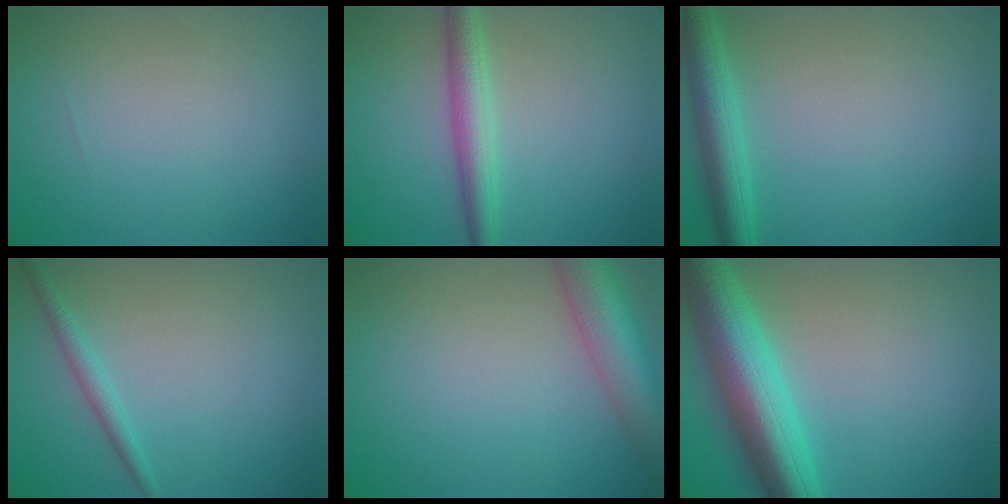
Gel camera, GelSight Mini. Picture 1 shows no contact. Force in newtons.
{"total": 3.5, "press": 3.5, "slide": 0.1}
{"total": 3.9, "press": 3.9, "slide": 0.1}
{"total": 1.6, "press": 1.6, "slide": 0.1}
{"total": 7.2, "press": 7.2, "slide": 0.4}
{"total": 9.4, "press": 9.4, "slide": 0.3}